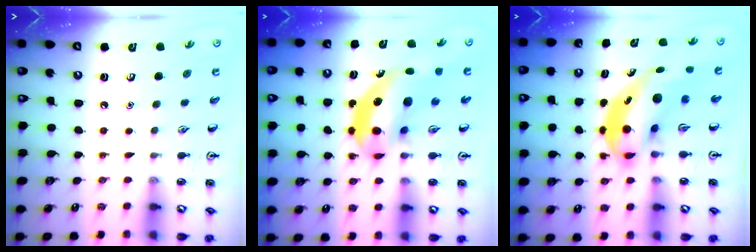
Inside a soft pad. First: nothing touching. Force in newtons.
{"total": 12.3, "press": 11.6, "slide": 3.9}
{"total": 8.1, "press": 7.7, "slide": 2.4}